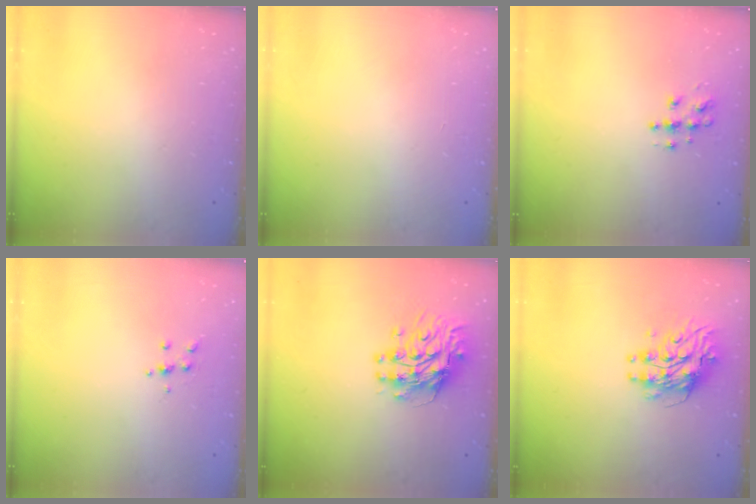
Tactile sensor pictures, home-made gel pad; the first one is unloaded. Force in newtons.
{"total": 0.0}
{"total": 7.5, "press": 7.5, "slide": 0.3}
{"total": 4.0, "press": 3.9, "slide": 0.9}
{"total": 10.7, "press": 10.7, "slide": 0.9}
{"total": 9.4, "press": 9.3, "slide": 0.9}